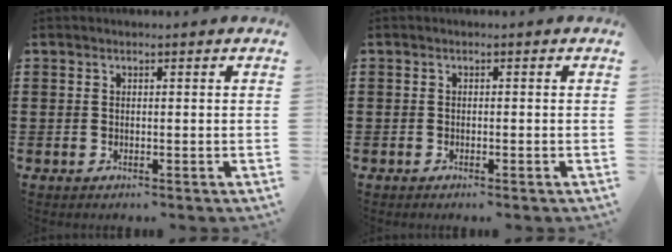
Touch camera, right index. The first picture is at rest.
{"total": 0.6, "force": [-0.5, 0.0, 0.2], "torque": [-0.005, -0.002, -0.011]}